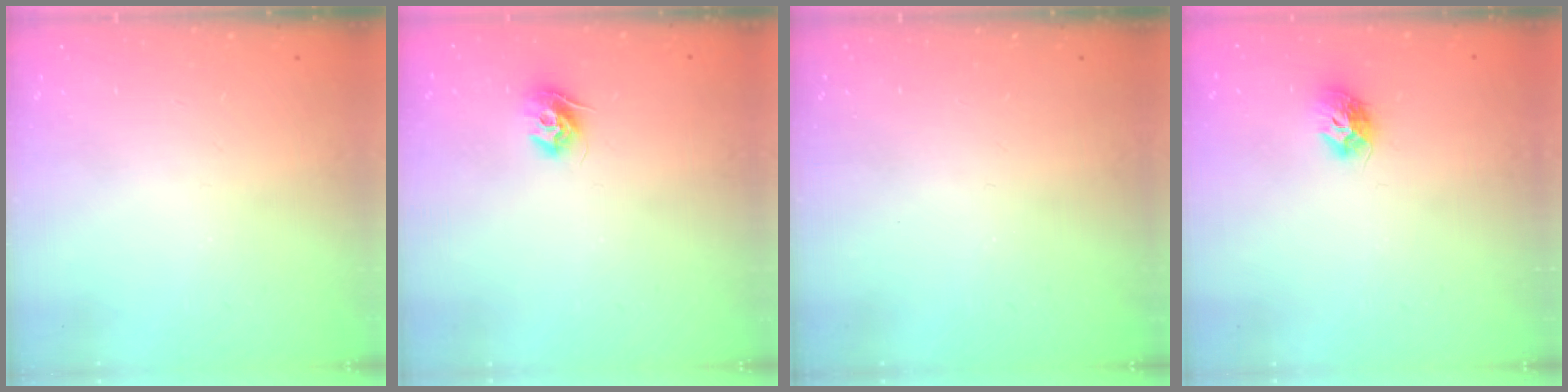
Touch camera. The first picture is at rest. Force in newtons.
{"total": 8.8, "press": 8.8, "slide": 0.2}
{"total": 0.0}
{"total": 8.6, "press": 8.5, "slide": 0.1}